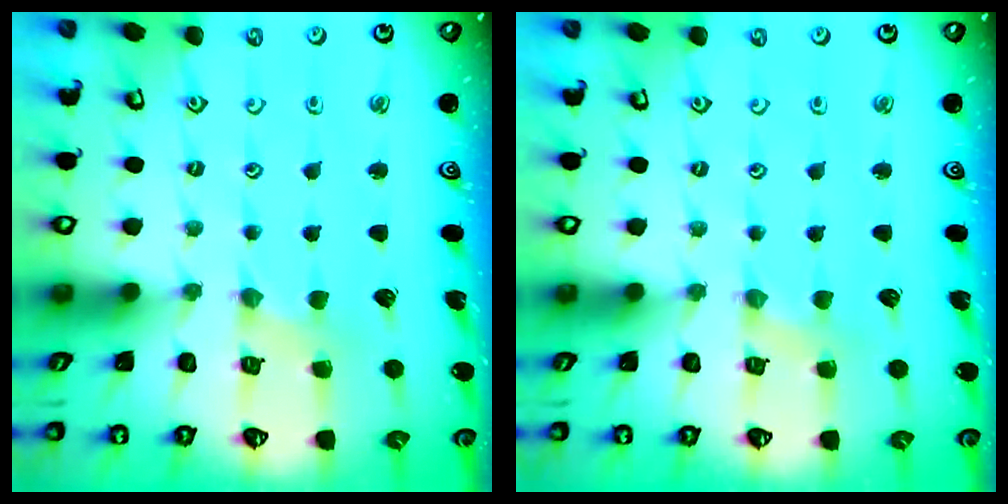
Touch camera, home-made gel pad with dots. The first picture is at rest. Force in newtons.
{"total": 0.5, "press": 0.5, "slide": 0.2}